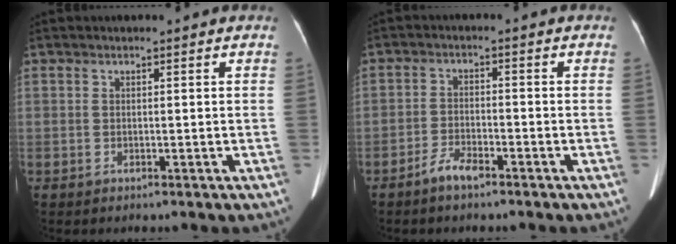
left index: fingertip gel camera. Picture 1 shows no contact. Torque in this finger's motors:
{"motor_torque": [0.19, 0.15, 0.03, 0.00]}